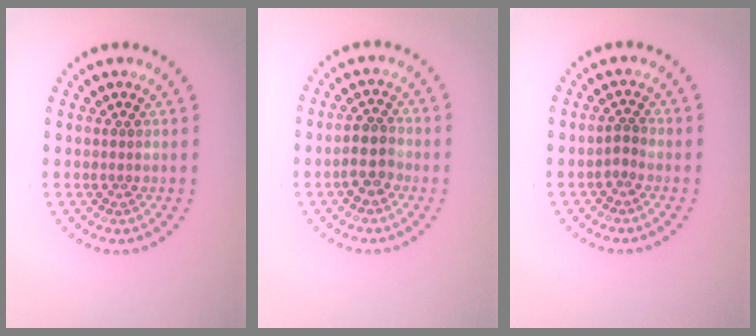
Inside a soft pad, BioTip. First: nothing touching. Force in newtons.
{"total": 2.5, "press": 2.4, "slide": 0.8}
{"total": 0.9, "press": 0.8, "slide": 0.5}